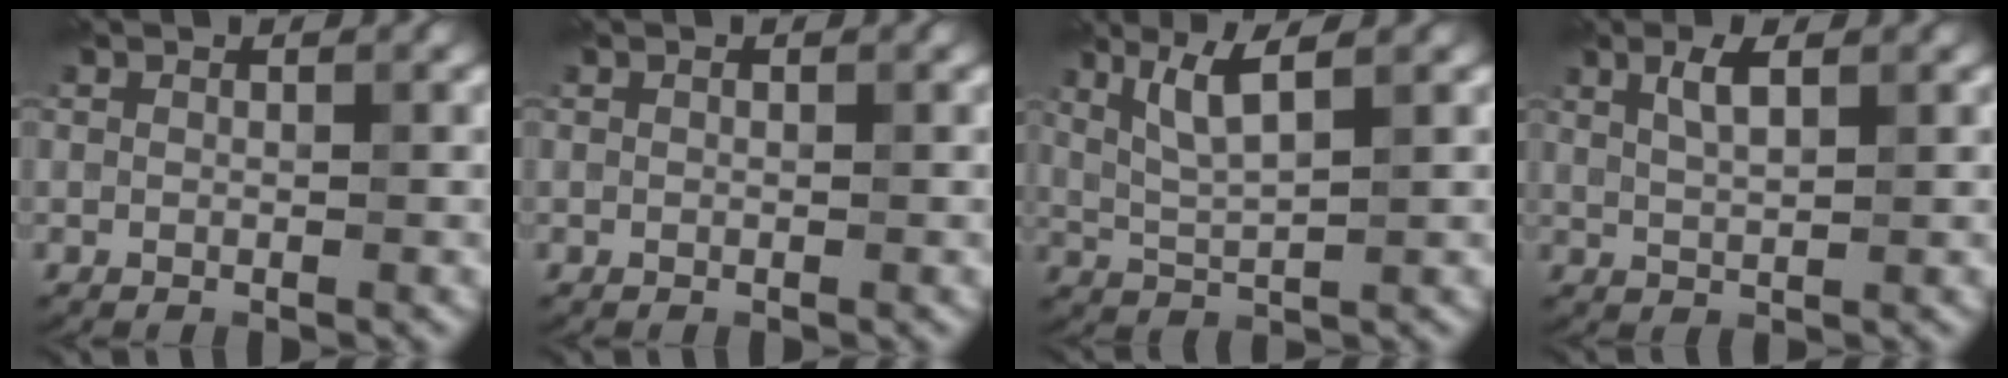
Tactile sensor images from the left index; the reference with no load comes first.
{"total": 0.0}
{"total": 3.7, "force": [1.9, 0.5, 3.1], "torque": [-0.066, 0.006, 0.041]}
{"total": 2.1, "force": [1.2, 0.4, 1.7], "torque": [-0.035, 0.010, 0.022]}